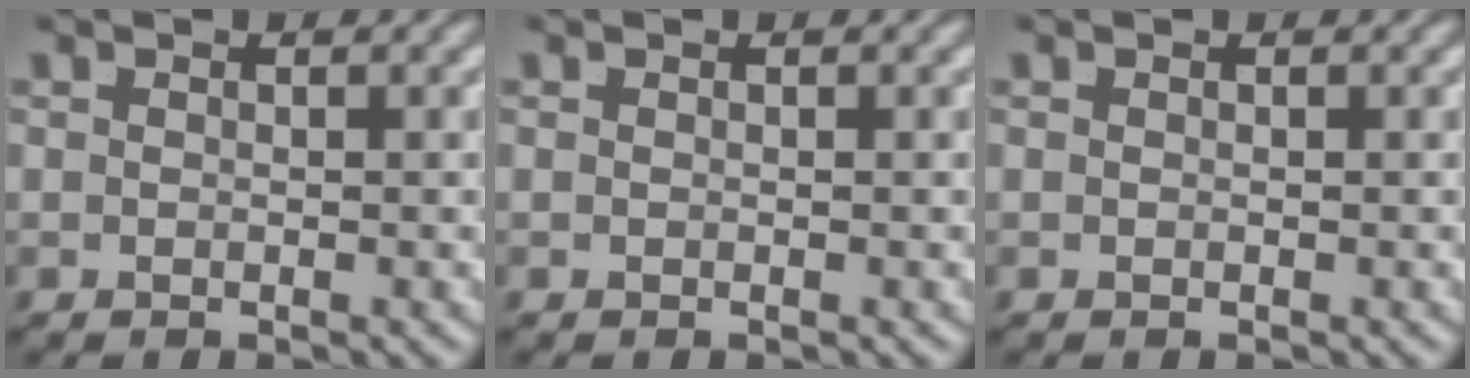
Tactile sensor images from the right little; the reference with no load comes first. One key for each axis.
{"total": 0.0}
{"total": 0.0}